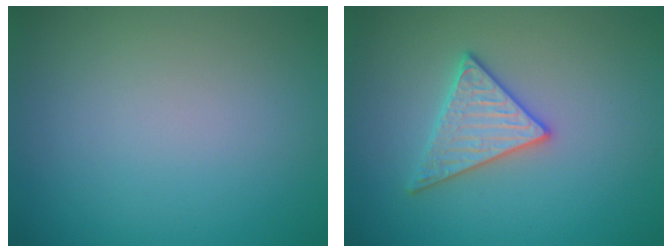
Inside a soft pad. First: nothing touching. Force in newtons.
{"total": 3.0, "press": 3.0, "slide": 0.1}